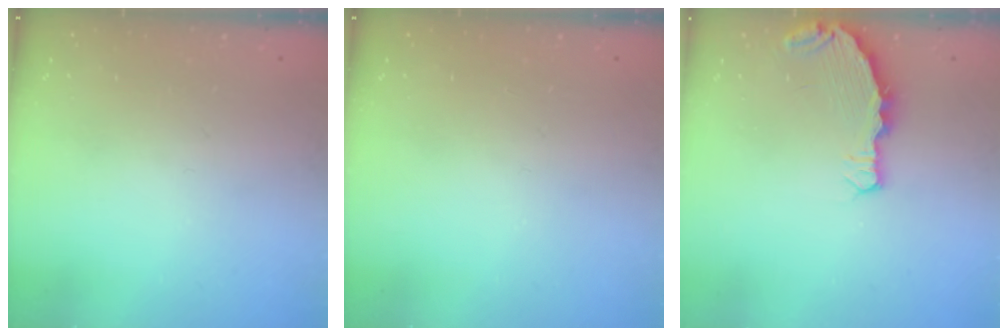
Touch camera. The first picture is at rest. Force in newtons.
{"total": 0.0}
{"total": 4.7, "press": 4.7, "slide": 0.4}